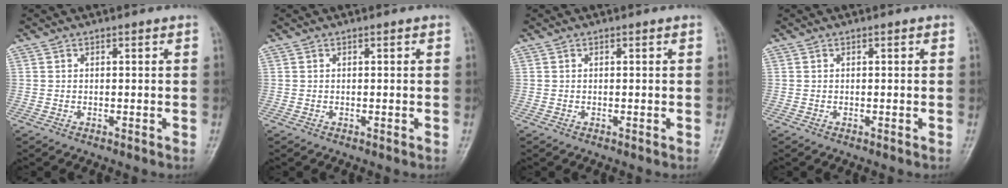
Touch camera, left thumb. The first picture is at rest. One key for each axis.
{"total": 0.0}
{"total": 0.0}
{"total": 0.0}